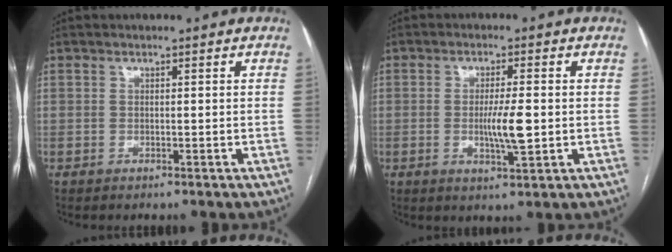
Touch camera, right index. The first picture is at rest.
{"total": 5.4, "force": [-0.5, 0.5, 5.4], "torque": [-0.100, -0.009, -0.009]}